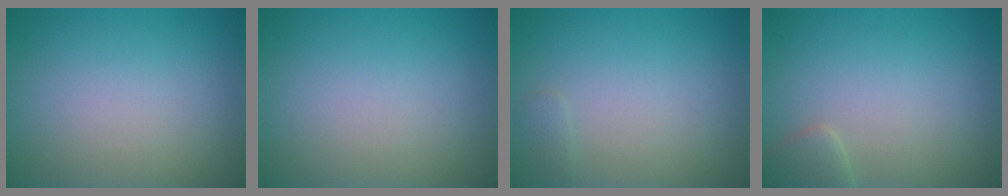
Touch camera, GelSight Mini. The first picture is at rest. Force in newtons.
{"total": 0.0}
{"total": 0.7, "press": 0.7, "slide": 0.0}
{"total": 1.7, "press": 1.7, "slide": 0.1}